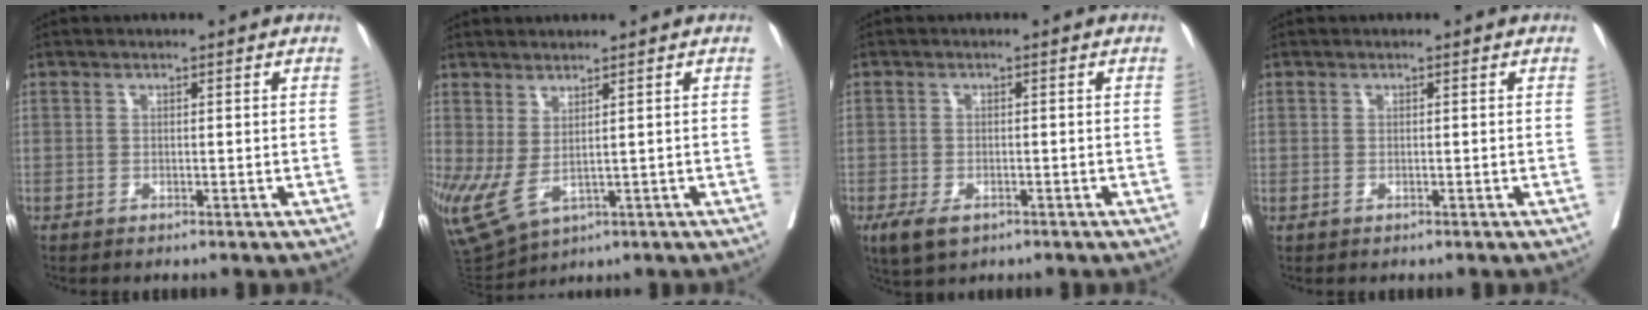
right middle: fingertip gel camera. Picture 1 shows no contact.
{"total": 10.3, "force": [-2.0, 4.9, 8.8], "torque": [-0.197, -0.013, -0.012]}
{"total": 4.1, "force": [-2.3, 2.1, 2.6], "torque": [-0.051, -0.007, -0.034]}
{"total": 0.0}